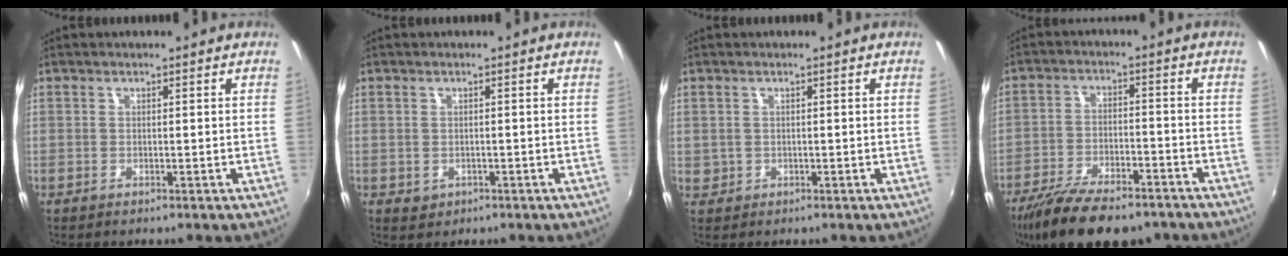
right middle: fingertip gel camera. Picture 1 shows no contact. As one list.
[{"total": 1.7, "force": [-0.4, 1.5, 0.7], "torque": [-0.013, -0.003, -0.003]}, {"total": 1.8, "force": [0.1, 1.7, 0.5], "torque": [-0.008, 0.000, 0.005]}, {"total": 16.6, "force": [-12.8, 5.6, 9.0], "torque": [-0.186, -0.037, -0.205]}]